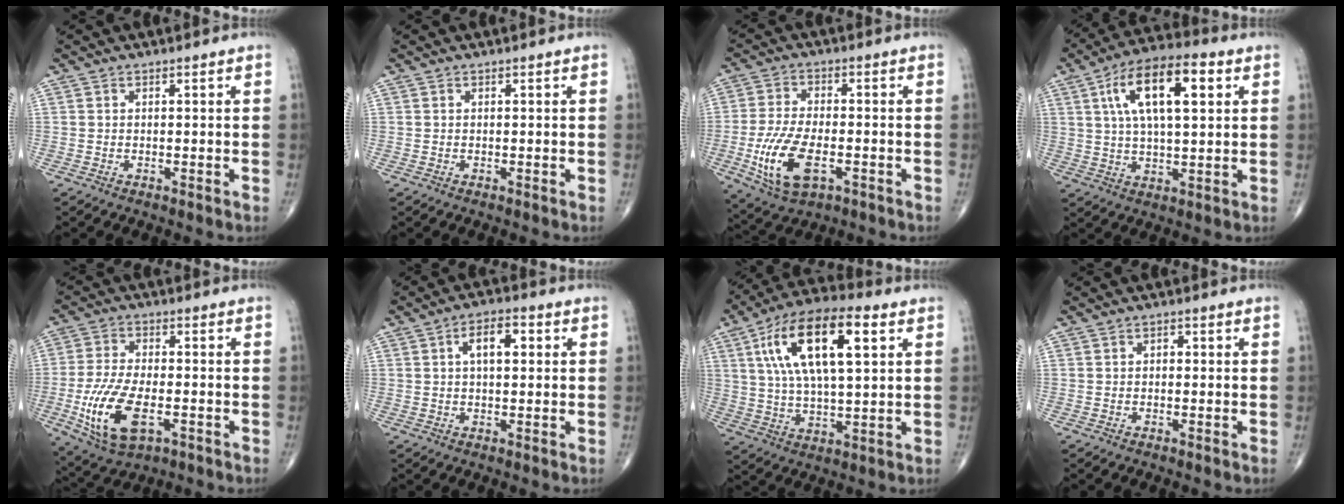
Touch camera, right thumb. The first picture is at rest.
{"total": 0.0}
{"total": 12.5, "force": [-3.8, 6.1, 10.2], "torque": [-0.205, 0.005, -0.063]}
{"total": 15.6, "force": [5.0, 6.2, 13.3], "torque": [-0.220, 0.010, 0.080]}
{"total": 14.0, "force": [-4.1, 6.8, 11.5], "torque": [-0.231, 0.005, -0.067]}
{"total": 6.1, "force": [1.4, 3.0, 5.1], "torque": [-0.073, 0.013, 0.018]}
{"total": 18.8, "force": [6.1, 7.3, 16.2], "torque": [-0.287, 0.009, 0.101]}
{"total": 1.0, "force": [0.0, 0.7, 0.7], "torque": [-0.001, 0.006, -0.005]}